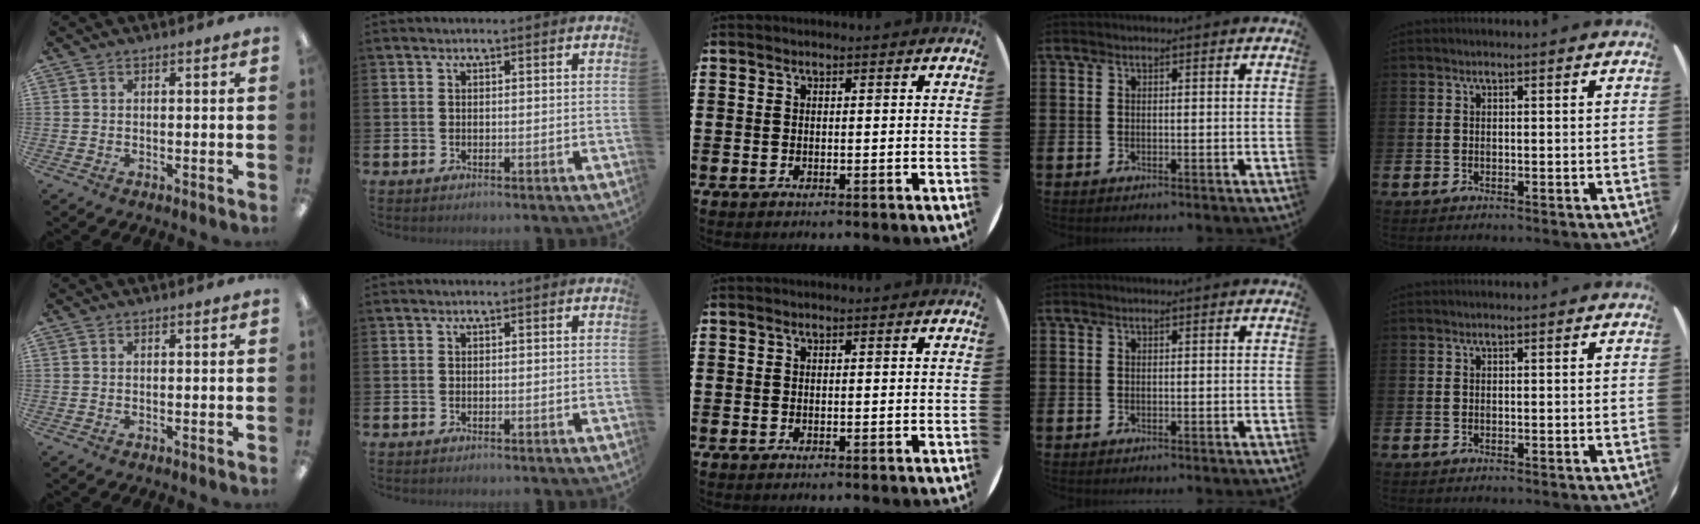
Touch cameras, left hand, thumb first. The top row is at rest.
{}